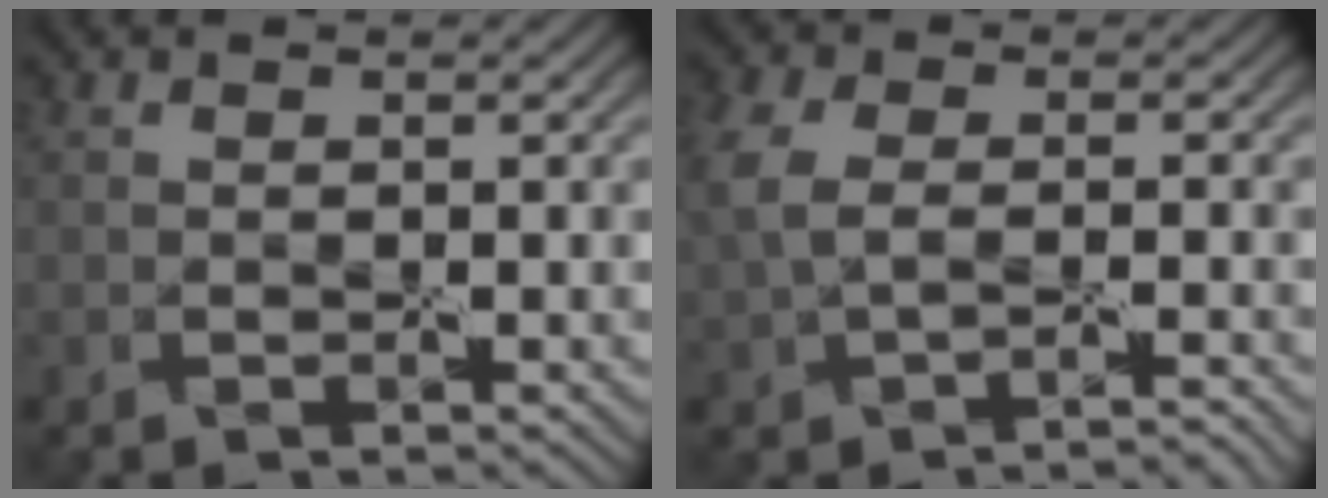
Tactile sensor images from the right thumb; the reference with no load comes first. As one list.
[{"total": 4.1, "force": [-0.7, 2.3, 3.3], "torque": [-0.084, -0.002, -0.013]}]